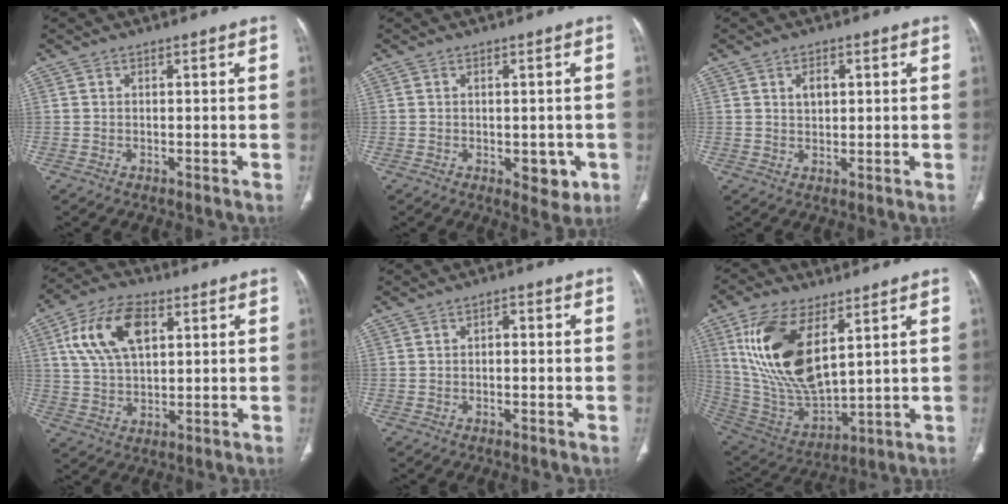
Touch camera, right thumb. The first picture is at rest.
{"total": 4.9, "force": [-1.3, 2.8, 3.8], "torque": [-0.022, -0.004, -0.009]}
{"total": 3.3, "force": [1.1, 2.0, 2.3], "torque": [-0.031, -0.004, 0.019]}
{"total": 13.5, "force": [4.6, 7.5, 10.2], "torque": [-0.189, 0.001, 0.086]}
{"total": 1.6, "force": [0.1, 1.0, 1.2], "torque": [-0.011, 0.005, -0.003]}
{"total": 19.8, "force": [7.4, 9.2, 15.9], "torque": [-0.301, -0.030, 0.155]}